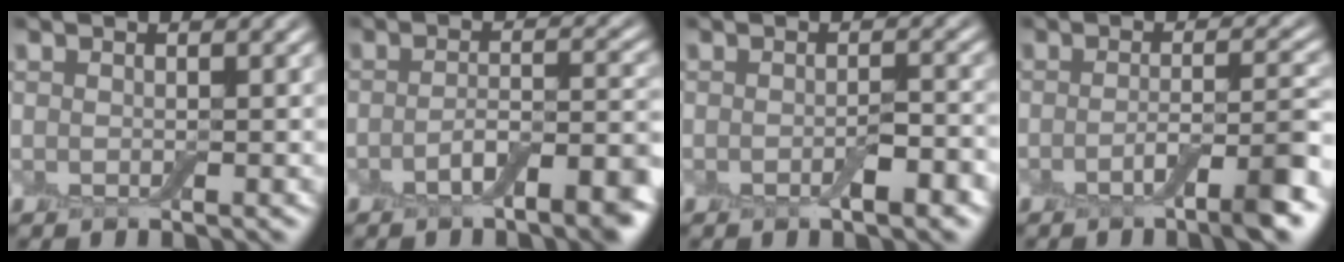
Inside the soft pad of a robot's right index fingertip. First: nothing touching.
{"total": 5.9, "force": [-3.5, 1.7, 4.4], "torque": [-0.061, 0.002, -0.052]}
{"total": 2.1, "force": [-1.1, 0.6, 1.7], "torque": [-0.026, -0.004, -0.014]}
{"total": 4.5, "force": [-2.3, 0.6, 3.8], "torque": [-0.056, 0.003, -0.039]}